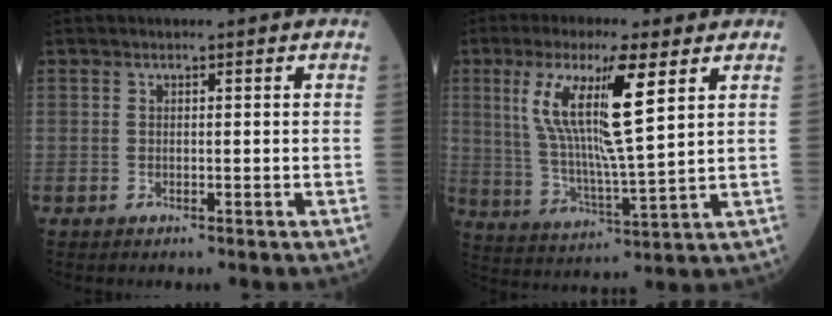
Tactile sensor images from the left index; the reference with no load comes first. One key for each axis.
{"total": 14.0, "fx": 5.7, "fy": 0.9, "fz": 12.8, "tx": -0.266, "ty": -0.005, "tz": 0.109}